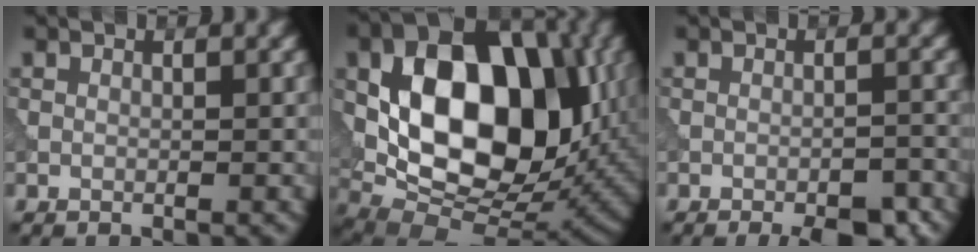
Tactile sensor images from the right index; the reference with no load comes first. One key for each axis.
{"total": 16.0, "fx": 2.2, "fy": 10.1, "fz": 12.2, "tx": -0.184, "ty": 0.002, "tz": 0.035}
{"total": 3.7, "fx": -2.5, "fy": 0.8, "fz": 2.6, "tx": -0.031, "ty": -0.001, "tz": -0.033}